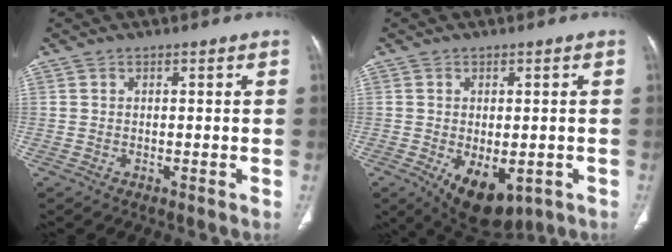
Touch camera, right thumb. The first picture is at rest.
{"total": 10.4, "force": [-3.7, 5.8, 7.8], "torque": [-0.102, -0.007, -0.039]}